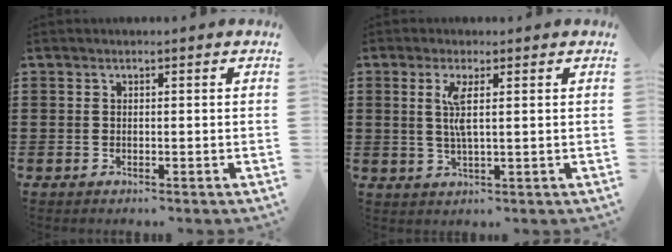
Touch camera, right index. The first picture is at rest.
{"total": 3.8, "force": [0.9, 0.3, 3.7], "torque": [-0.074, -0.002, 0.012]}